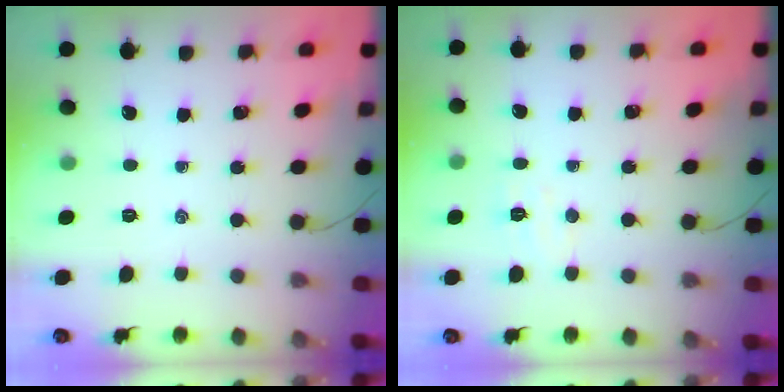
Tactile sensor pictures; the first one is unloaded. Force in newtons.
{"total": 3.9, "press": 3.8, "slide": 1.0}